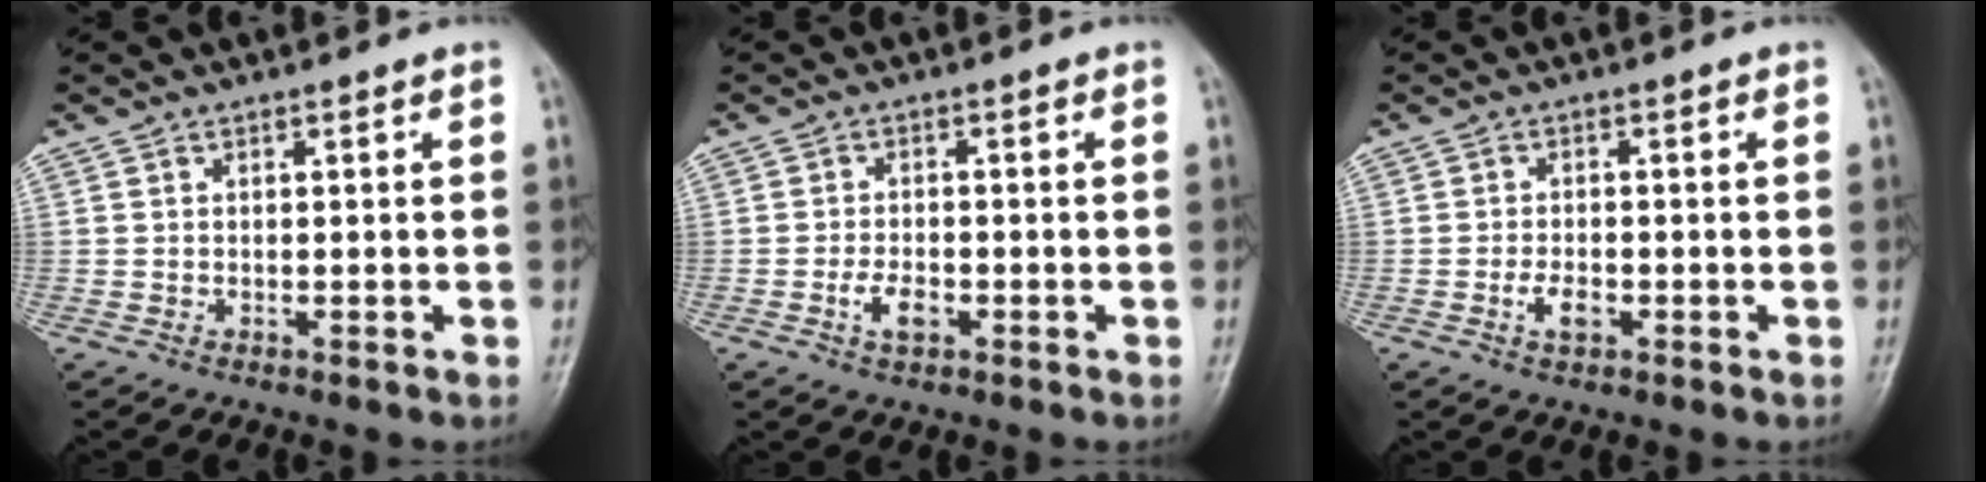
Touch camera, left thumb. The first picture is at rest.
{"total": 3.7, "force": [-1.5, 2.0, 2.7], "torque": [-0.050, 0.006, -0.026]}
{"total": 3.0, "force": [-1.1, 1.7, 2.2], "torque": [-0.040, 0.004, -0.021]}